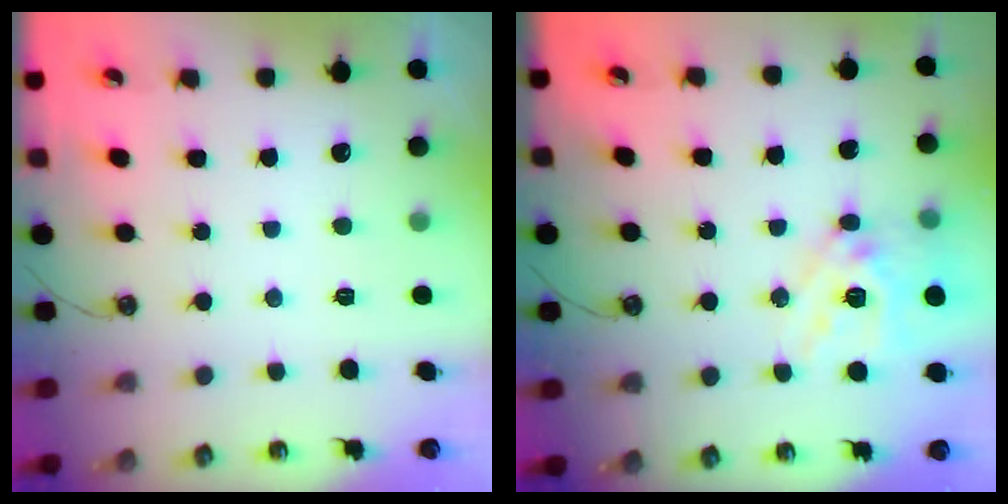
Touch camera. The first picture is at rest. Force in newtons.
{"total": 15.4, "press": 15.3, "slide": 1.4}